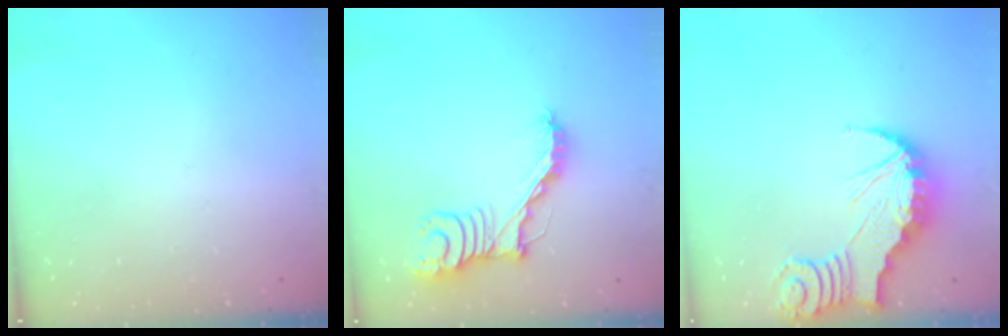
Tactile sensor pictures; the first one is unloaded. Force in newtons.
{"total": 15.5, "press": 15.4, "slide": 0.4}
{"total": 2.2, "press": 2.2, "slide": 0.2}